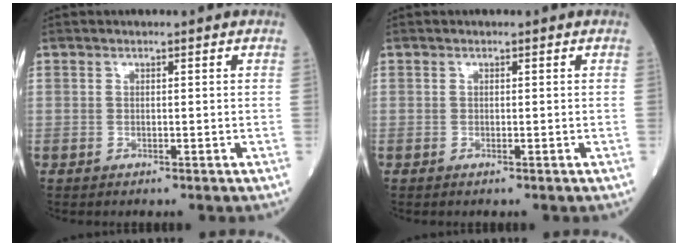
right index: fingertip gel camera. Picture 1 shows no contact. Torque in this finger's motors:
{"motor_torque": [0.07, -0.13, 0.05, -0.01]}